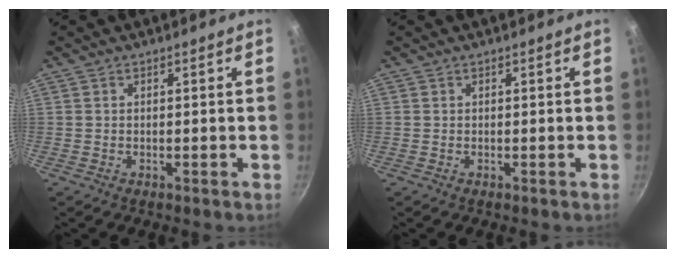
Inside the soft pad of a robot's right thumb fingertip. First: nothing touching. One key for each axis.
{"total": 0.0}